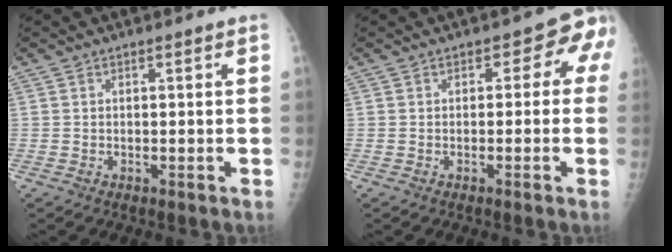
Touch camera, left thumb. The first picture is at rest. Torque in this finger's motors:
{"motor_torque": [-0.06, 0.31, -0.12, 0.02, 0.03]}